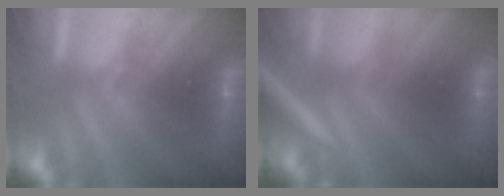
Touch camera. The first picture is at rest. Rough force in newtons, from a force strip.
{"total": 2.7}